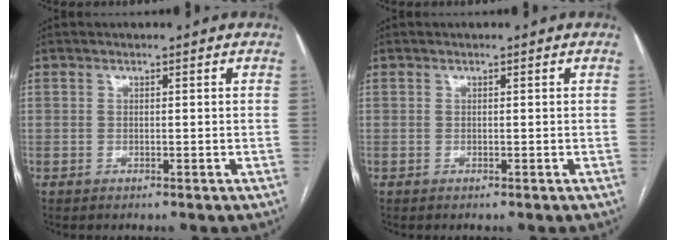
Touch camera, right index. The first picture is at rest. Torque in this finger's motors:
{"motor_torque": [0.00, 0.00, 0.00, 0.00]}